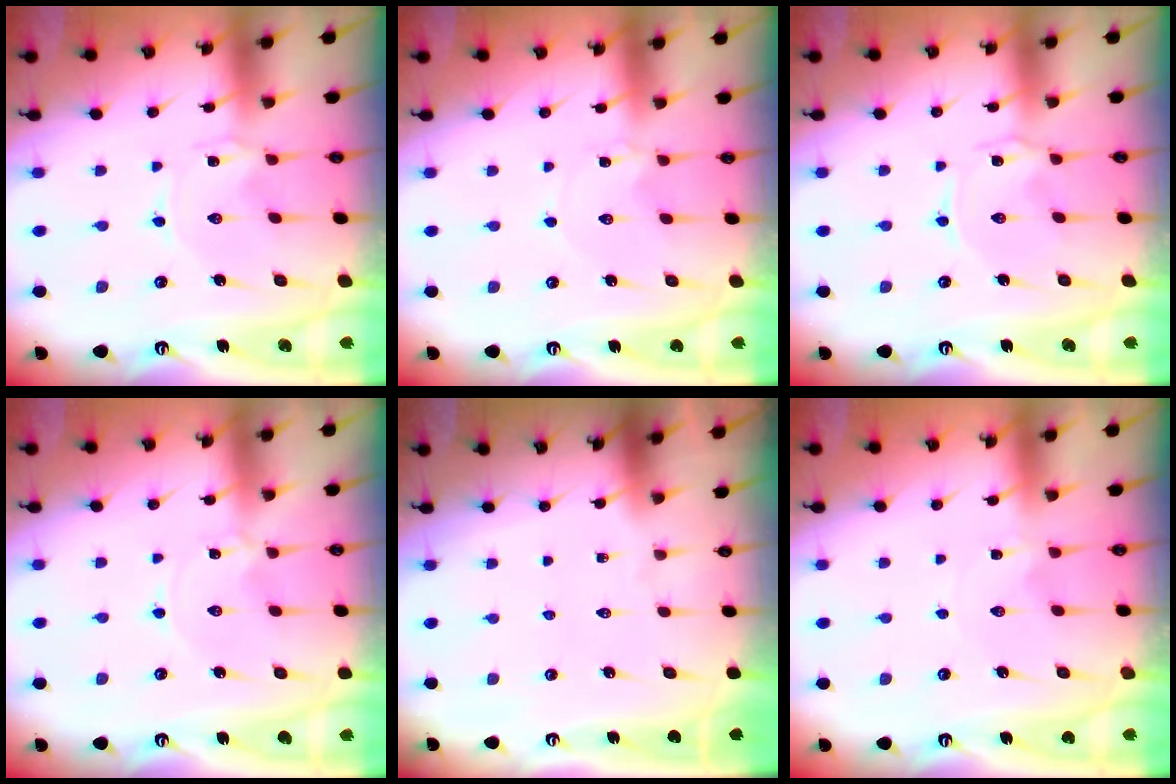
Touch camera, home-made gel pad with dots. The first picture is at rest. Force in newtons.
{"total": 1.8, "press": 1.8, "slide": 0.2}
{"total": 0.6, "press": 0.6, "slide": 0.2}
{"total": 0.0}
{"total": 0.0}
{"total": 0.7, "press": 0.7, "slide": 0.1}